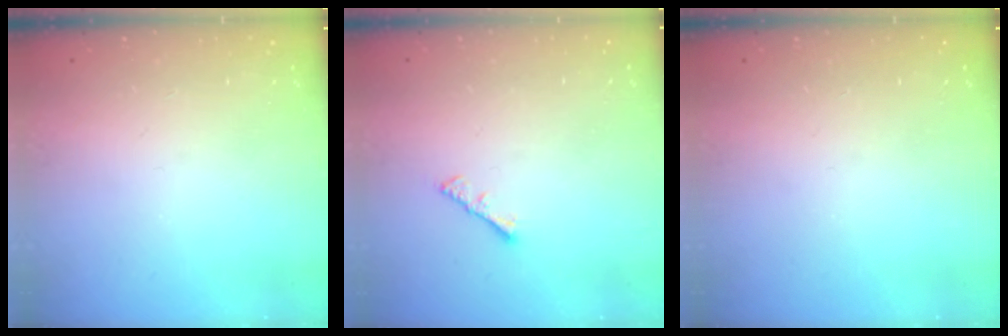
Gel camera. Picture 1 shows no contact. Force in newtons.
{"total": 1.1, "press": 1.1, "slide": 0.4}
{"total": 0.0}